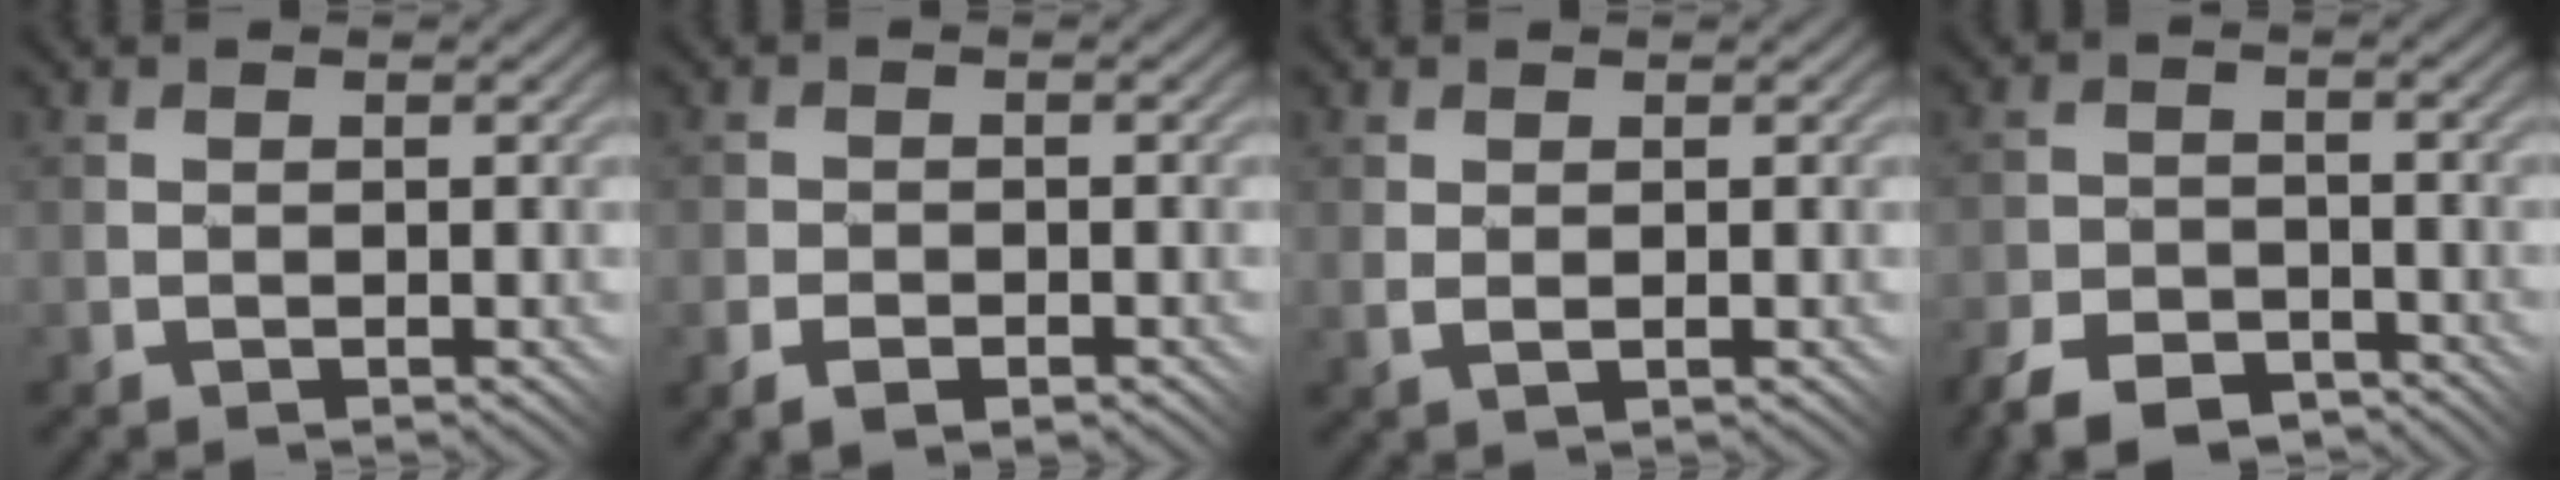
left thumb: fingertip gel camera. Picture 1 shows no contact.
{"total": 2.4, "force": [-1.4, 1.3, 1.4], "torque": [-0.026, -0.004, -0.031]}
{"total": 1.4, "force": [0.2, 0.7, 1.1], "torque": [-0.027, -0.003, 0.008]}
{"total": 6.4, "force": [-5.3, 2.5, 2.5], "torque": [-0.050, -0.007, -0.106]}